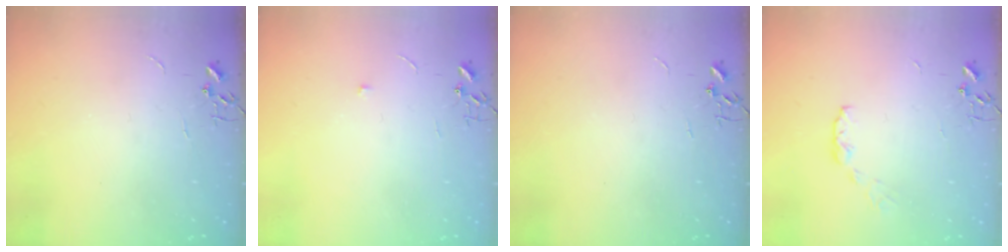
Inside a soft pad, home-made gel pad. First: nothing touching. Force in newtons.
{"total": 4.0, "press": 3.7, "slide": 1.6}
{"total": 0.0}
{"total": 4.2, "press": 4.1, "slide": 0.7}